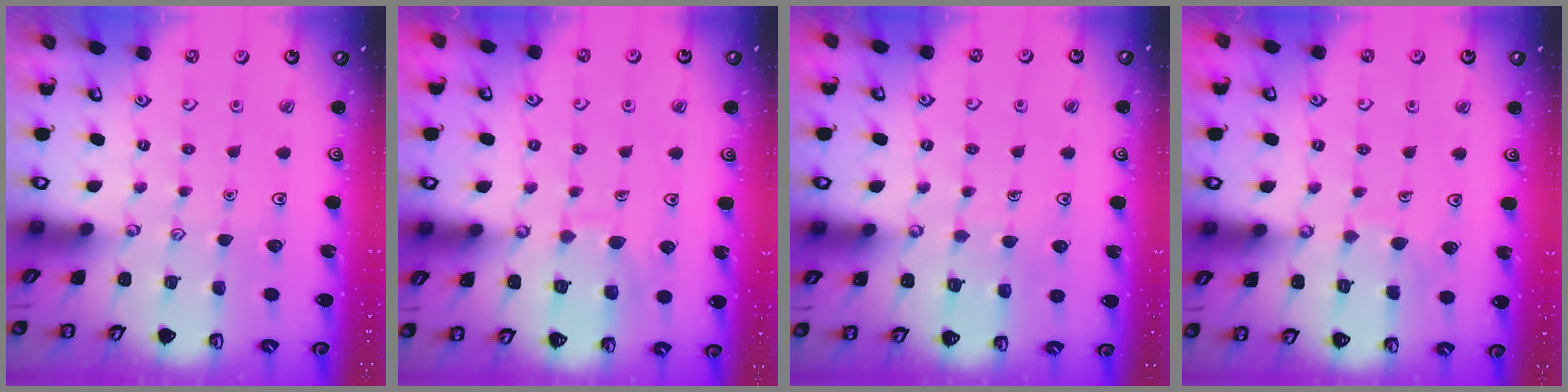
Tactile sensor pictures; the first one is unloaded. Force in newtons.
{"total": 7.5, "press": 7.5, "slide": 0.7}
{"total": 3.5, "press": 3.5, "slide": 0.3}
{"total": 5.4, "press": 5.4, "slide": 0.3}